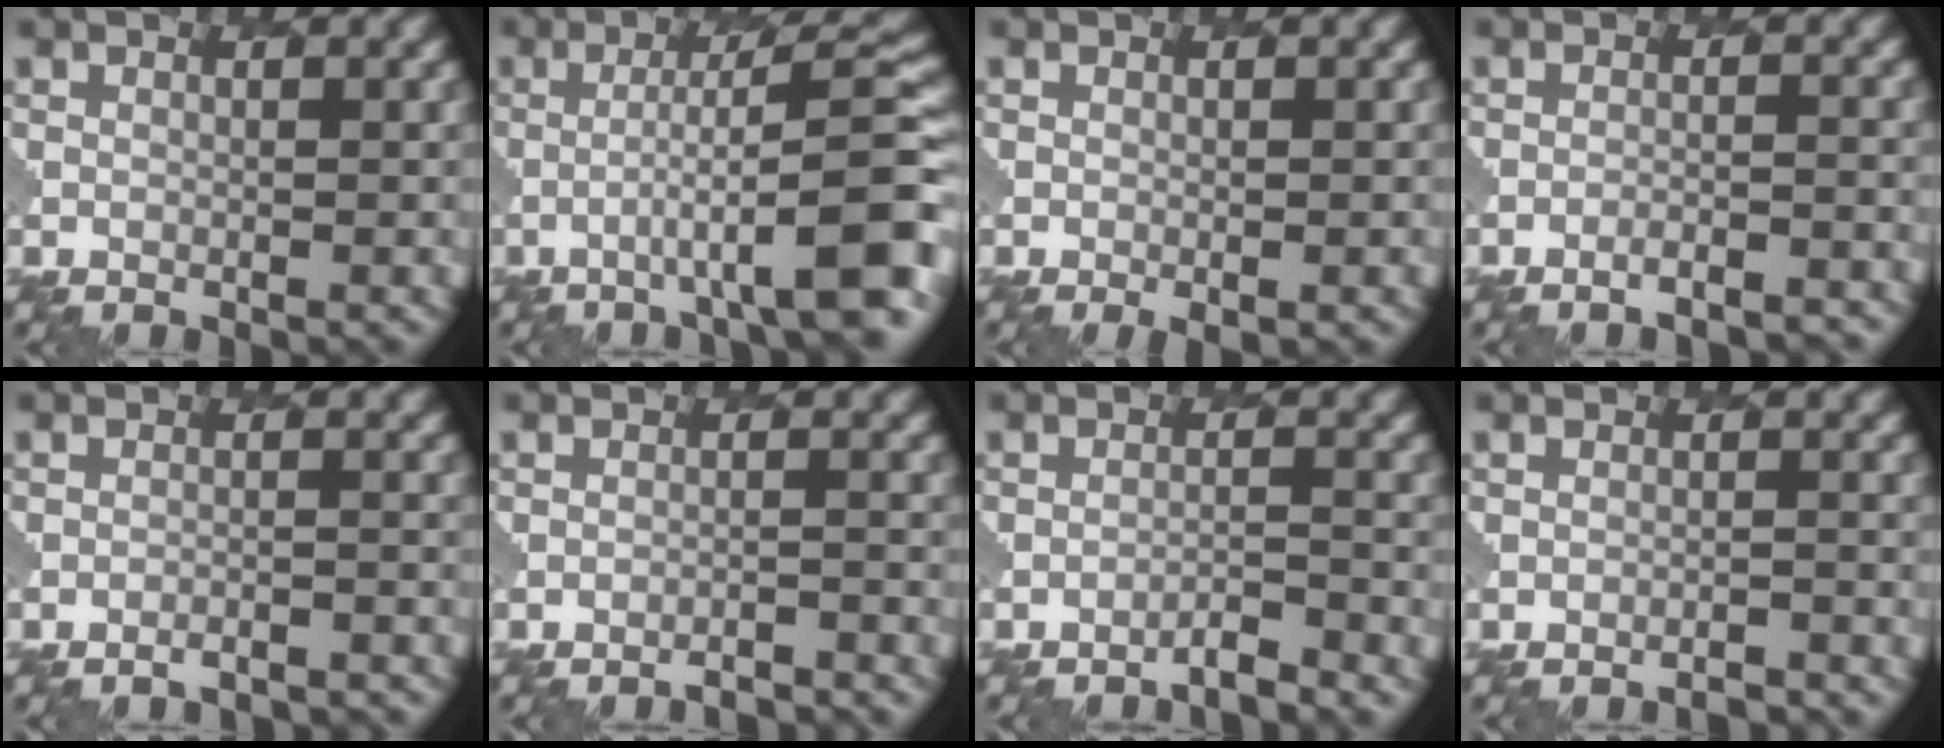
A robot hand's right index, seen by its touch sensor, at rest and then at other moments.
{"total": 9.7, "force": [-2.9, 1.4, 9.2], "torque": [-0.119, 0.020, -0.048]}
{"total": 1.8, "force": [-0.7, 0.6, 1.5], "torque": [-0.016, -0.002, -0.003]}
{"total": 3.8, "force": [-3.5, 0.6, 1.5], "torque": [-0.018, 0.010, -0.052]}
{"total": 4.1, "force": [-3.9, 0.8, 1.0], "torque": [-0.003, 0.013, -0.051]}
{"total": 3.6, "force": [-3.4, 0.4, 0.9], "torque": [-0.004, 0.015, -0.049]}
{"total": 2.0, "force": [-1.9, 0.1, 0.7], "torque": [-0.001, 0.006, -0.042]}
{"total": 2.4, "force": [-2.2, 0.2, 0.8], "torque": [-0.005, 0.012, -0.038]}